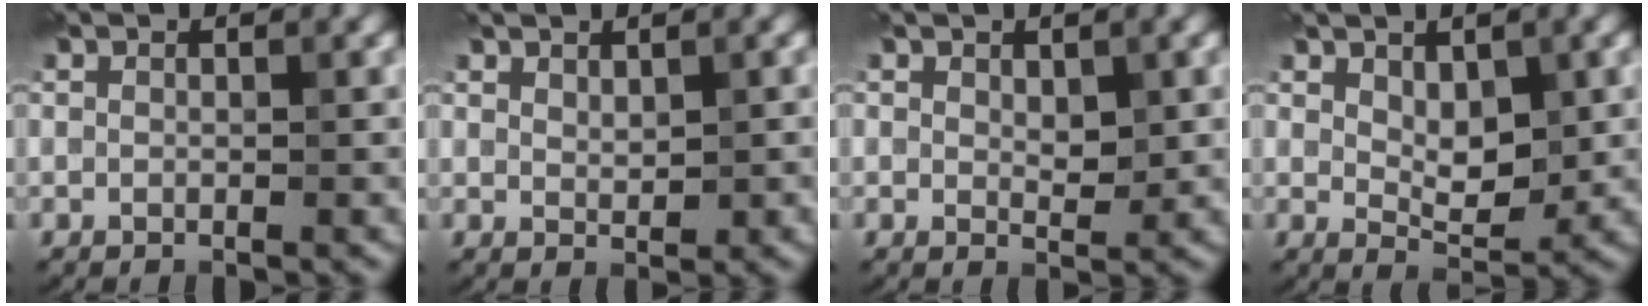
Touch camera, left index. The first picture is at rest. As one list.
[{"total": 1.4, "force": [1.0, 0.6, 0.8], "torque": [-0.017, -0.004, 0.024]}, {"total": 1.8, "force": [0.6, 1.1, 1.3], "torque": [-0.023, -0.005, 0.014]}, {"total": 3.7, "force": [1.1, 2.0, 2.9], "torque": [-0.052, -0.006, 0.023]}]